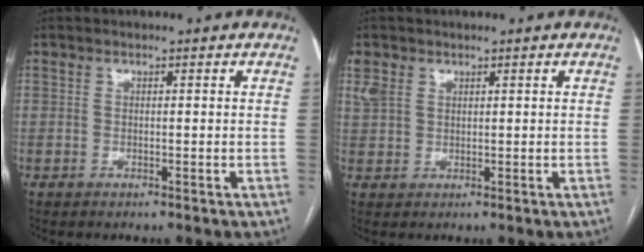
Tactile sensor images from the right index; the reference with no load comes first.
{"total": 2.9, "force": [1.6, 2.1, 1.1], "torque": [-0.040, 0.013, 0.042]}